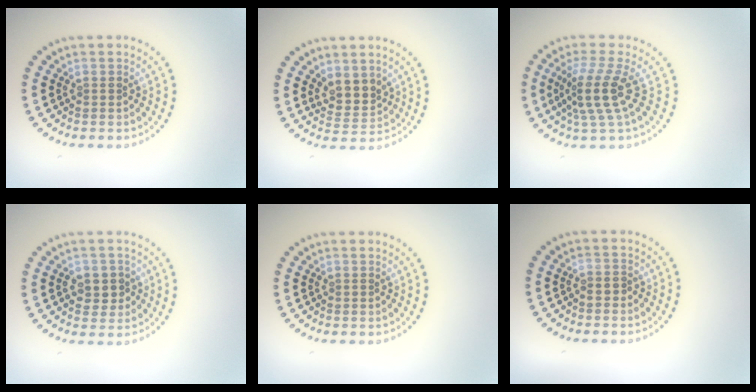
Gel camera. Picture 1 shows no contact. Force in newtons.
{"total": 2.6, "press": 2.2, "slide": 1.4}
{"total": 4.0, "press": 2.8, "slide": 2.8}
{"total": 2.5, "press": 2.5, "slide": 0.5}
{"total": 0.0}
{"total": 0.6, "press": 0.5, "slide": 0.4}